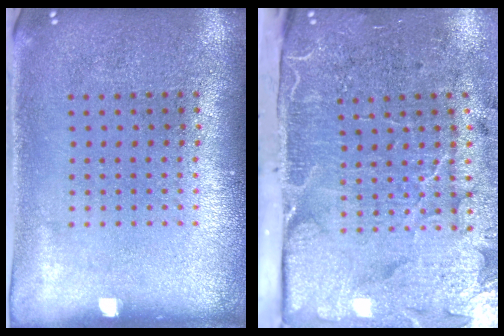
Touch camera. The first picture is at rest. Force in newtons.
{"total": 5.2, "press": 4.1, "slide": 3.2}